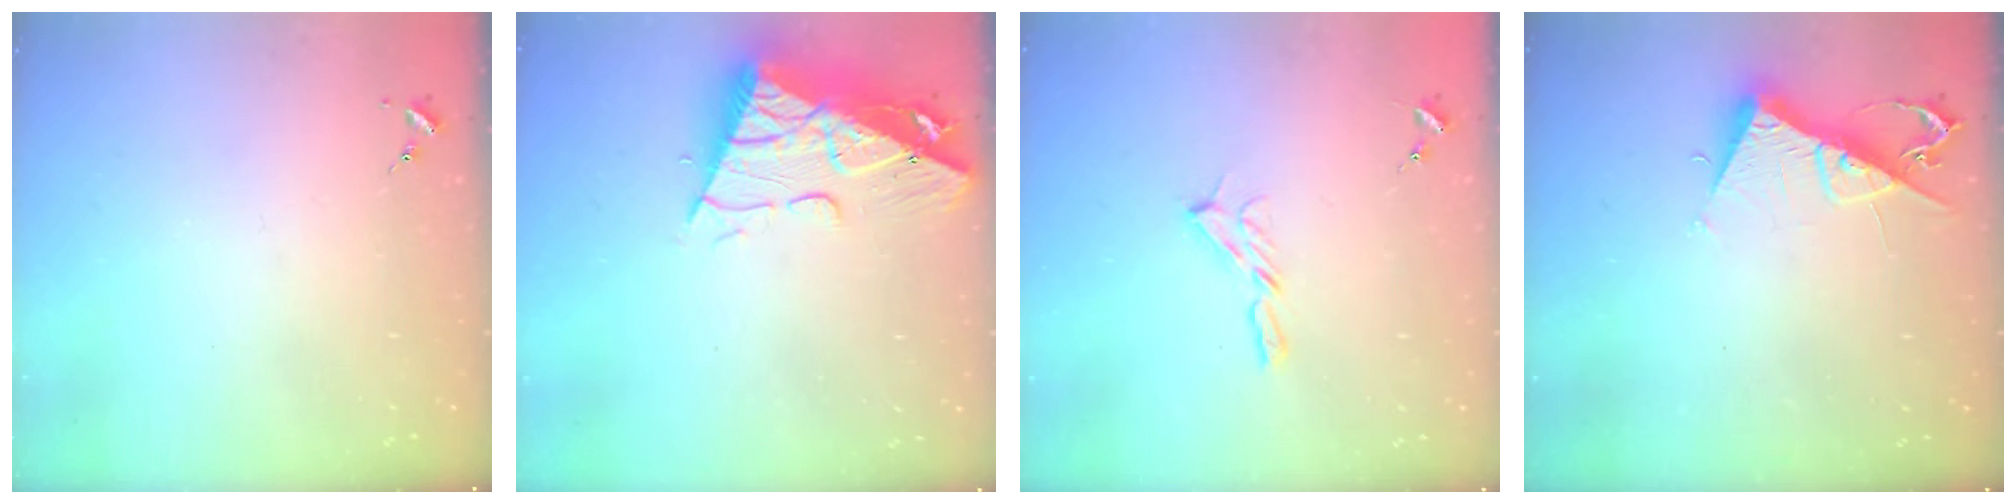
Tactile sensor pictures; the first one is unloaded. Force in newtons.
{"total": 14.2, "press": 14.1, "slide": 1.5}
{"total": 5.4, "press": 5.4, "slide": 0.4}
{"total": 10.3, "press": 10.3, "slide": 0.6}